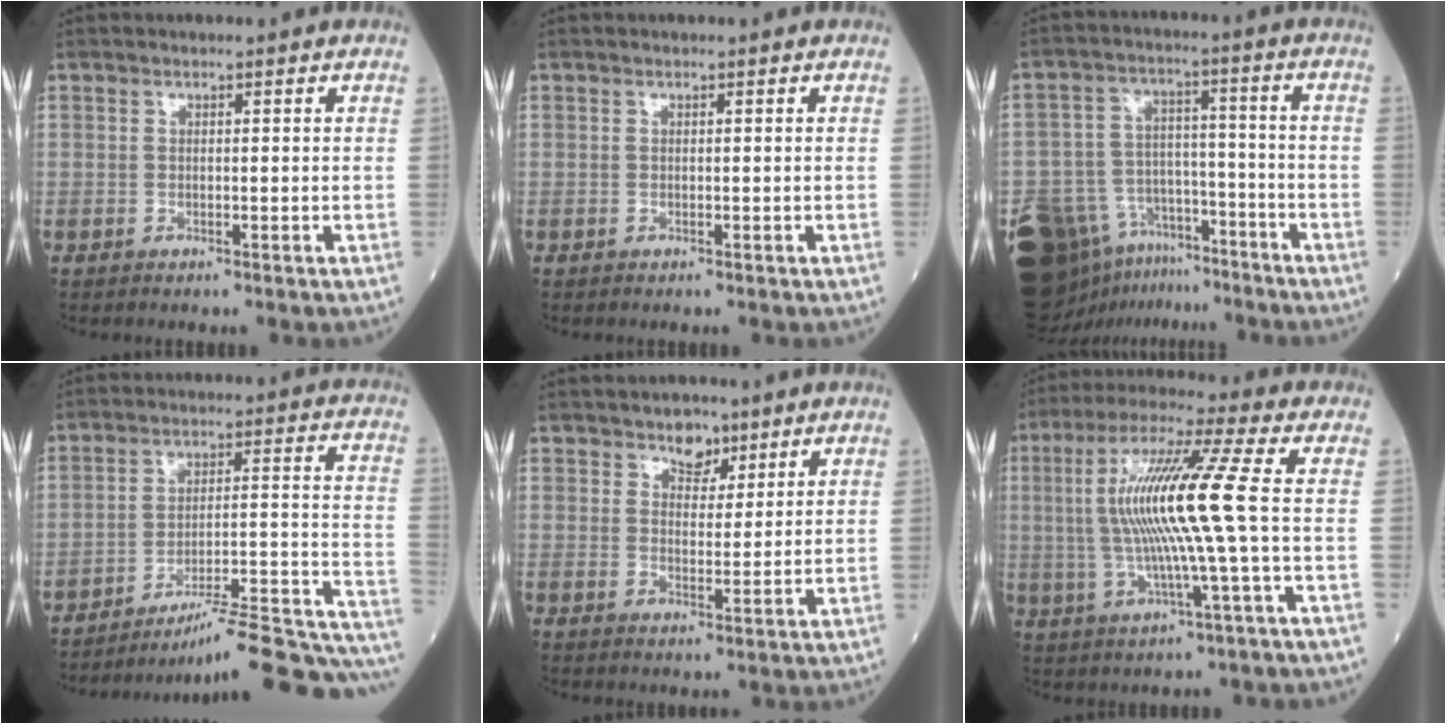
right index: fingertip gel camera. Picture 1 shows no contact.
{"total": 0.0}
{"total": 17.3, "force": [-12.9, 9.6, 6.2], "torque": [-0.122, 0.039, -0.199]}
{"total": 20.0, "force": [-17.4, 0.4, 9.8], "torque": [-0.072, 0.027, -0.246]}
{"total": 4.1, "force": [2.9, 2.3, 1.7], "torque": [-0.020, 0.002, 0.047]}
{"total": 13.9, "force": [0.7, -1.0, 13.8], "torque": [-0.279, 0.011, 0.007]}